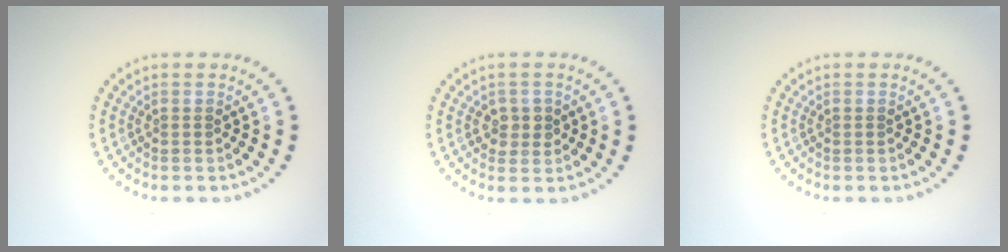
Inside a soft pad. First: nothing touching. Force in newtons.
{"total": 1.8, "press": 1.8, "slide": 0.2}
{"total": 0.0}